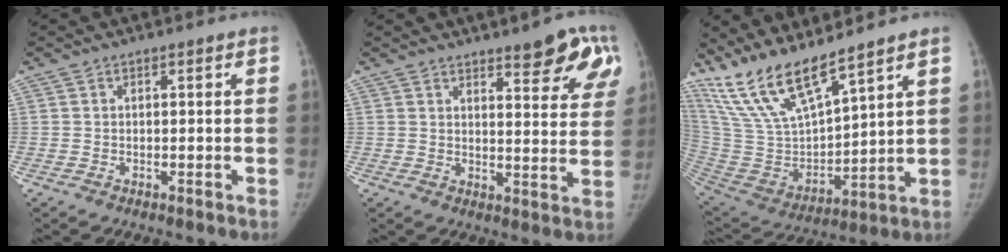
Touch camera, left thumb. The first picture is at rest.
{"total": 11.2, "force": [7.0, 3.3, 8.1], "torque": [-0.064, -0.039, 0.084]}
{"total": 16.4, "force": [13.4, 3.2, 8.9], "torque": [-0.159, -0.068, 0.283]}